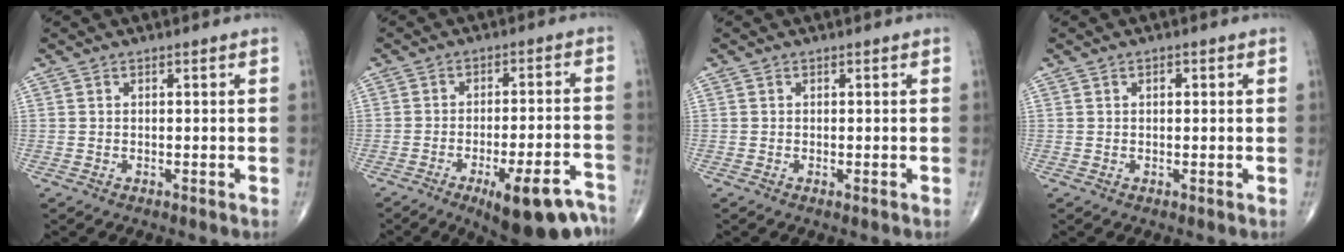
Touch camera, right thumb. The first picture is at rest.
{"total": 15.3, "force": [-9.9, 4.6, 10.7], "torque": [-0.100, 0.063, -0.137]}
{"total": 0.0}
{"total": 1.2, "force": [0.4, 0.7, 0.9], "torque": [-0.013, 0.001, 0.006]}